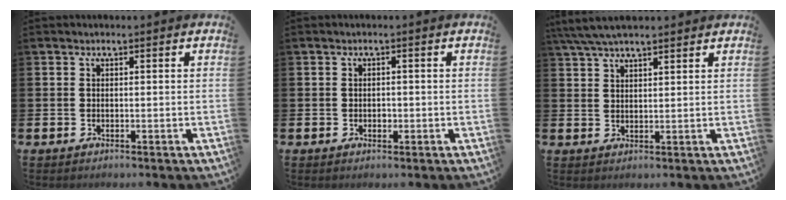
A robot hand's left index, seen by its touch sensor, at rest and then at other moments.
{"total": 1.0, "force": [-0.1, 0.8, 0.5], "torque": [0.000, 0.002, -0.006]}
{"total": 5.7, "force": [5.3, 1.0, 2.1], "torque": [-0.062, -0.011, 0.099]}